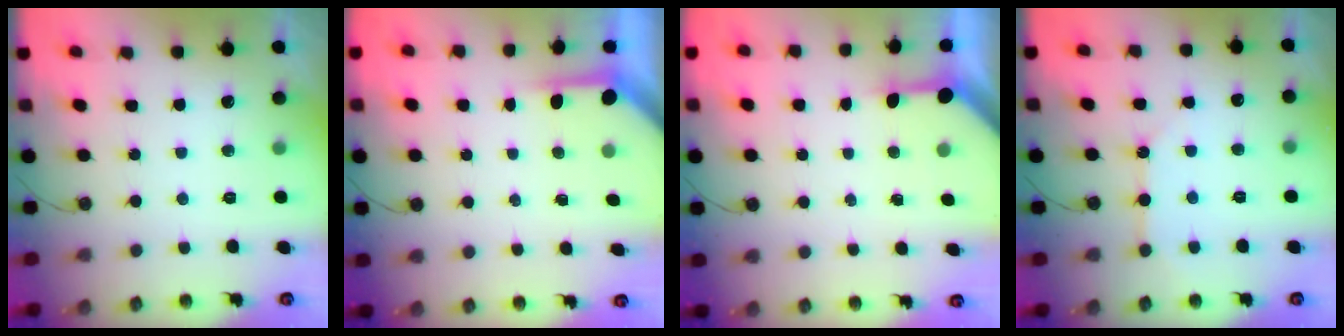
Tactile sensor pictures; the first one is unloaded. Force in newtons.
{"total": 3.7, "press": 3.7, "slide": 0.4}
{"total": 3.4, "press": 3.3, "slide": 0.4}
{"total": 4.6, "press": 4.5, "slide": 0.4}